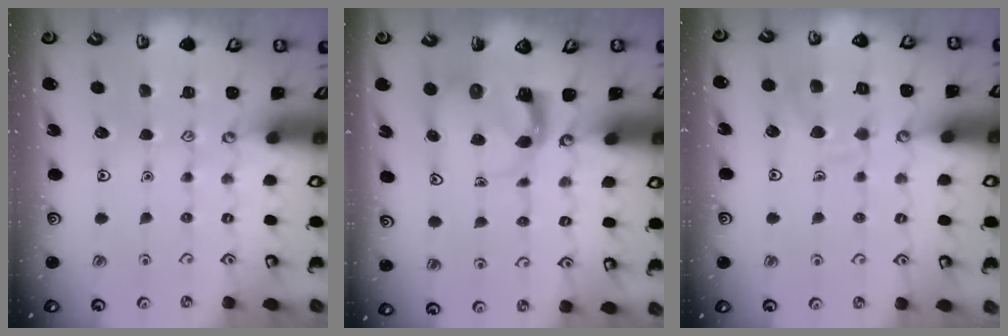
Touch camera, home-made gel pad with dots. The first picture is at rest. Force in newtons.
{"total": 3.9, "press": 3.8, "slide": 0.7}
{"total": 9.0, "press": 9.0, "slide": 0.9}